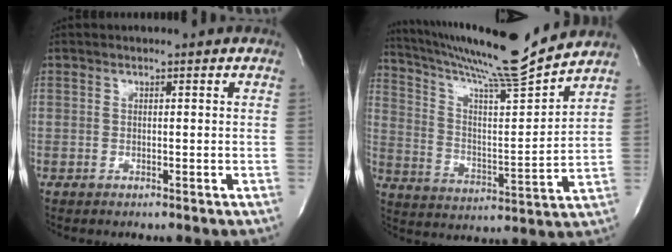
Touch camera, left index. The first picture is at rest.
{"total": 18.0, "force": [16.5, -1.6, 6.9], "torque": [-0.131, -0.033, 0.264]}